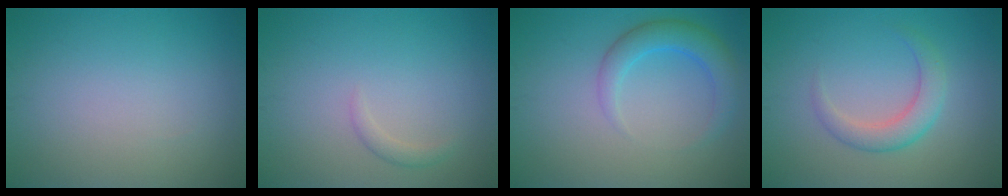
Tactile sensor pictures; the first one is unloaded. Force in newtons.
{"total": 1.0, "press": 1.0, "slide": 0.1}
{"total": 3.5, "press": 3.5, "slide": 0.1}
{"total": 2.8, "press": 2.8, "slide": 0.1}